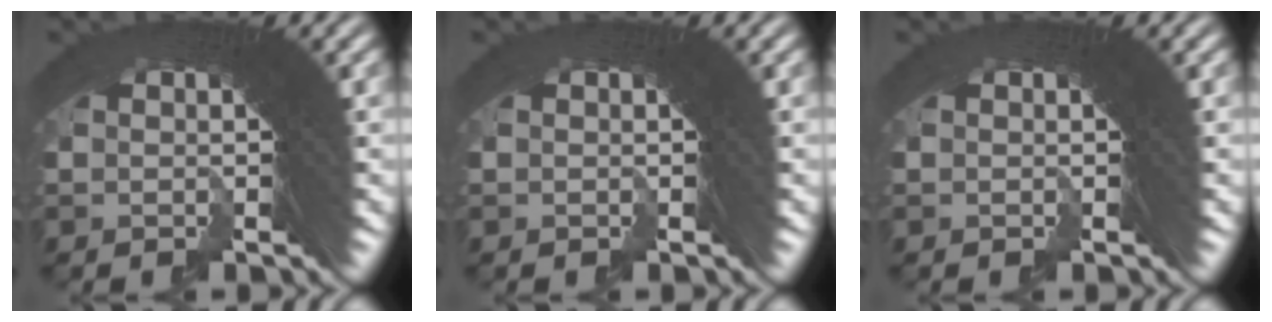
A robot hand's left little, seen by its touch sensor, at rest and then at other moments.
{"total": 0.0}
{"total": 0.0}